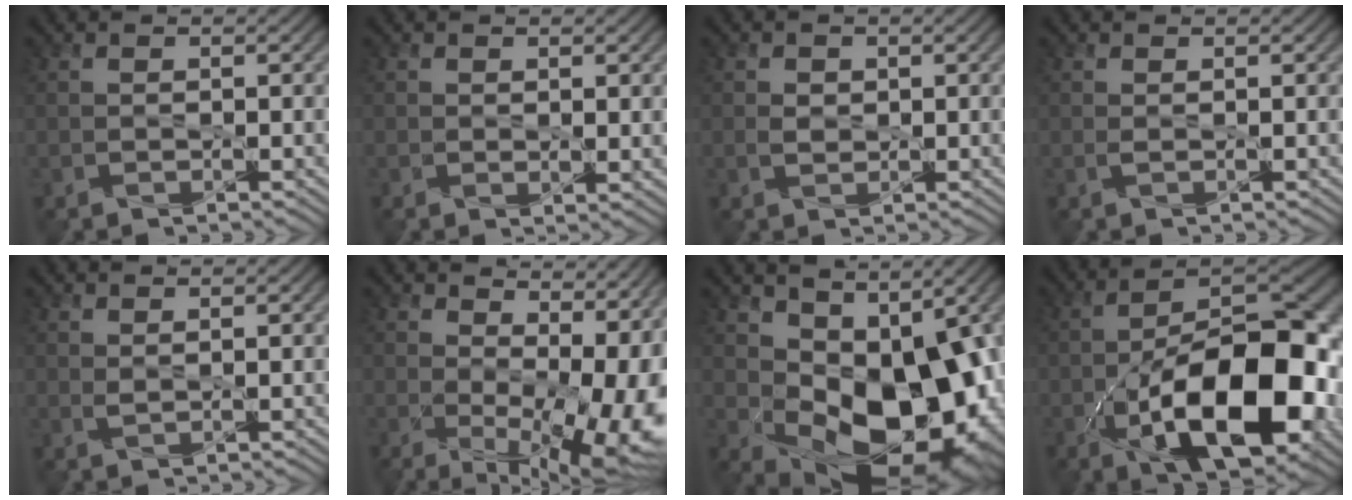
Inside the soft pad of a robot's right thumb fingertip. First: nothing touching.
{"total": 2.5, "force": [0.7, 1.4, 1.9], "torque": [-0.039, -0.005, 0.012]}
{"total": 1.1, "force": [0.3, 0.9, 0.6], "torque": [-0.021, 0.001, 0.004]}
{"total": 0.7, "force": [0.2, -0.1, 0.6], "torque": [-0.013, 0.006, 0.003]}
{"total": 1.1, "force": [0.9, 0.1, 0.5], "torque": [-0.013, 0.003, 0.019]}
{"total": 16.0, "force": [-0.1, 8.6, 13.5], "torque": [-0.172, -0.038, 0.053]}
{"total": 14.8, "force": [0.2, 9.3, 11.5], "torque": [-0.151, -0.039, 0.025]}
{"total": 16.4, "force": [-6.1, 7.3, 13.4], "torque": [-0.183, -0.003, -0.109]}